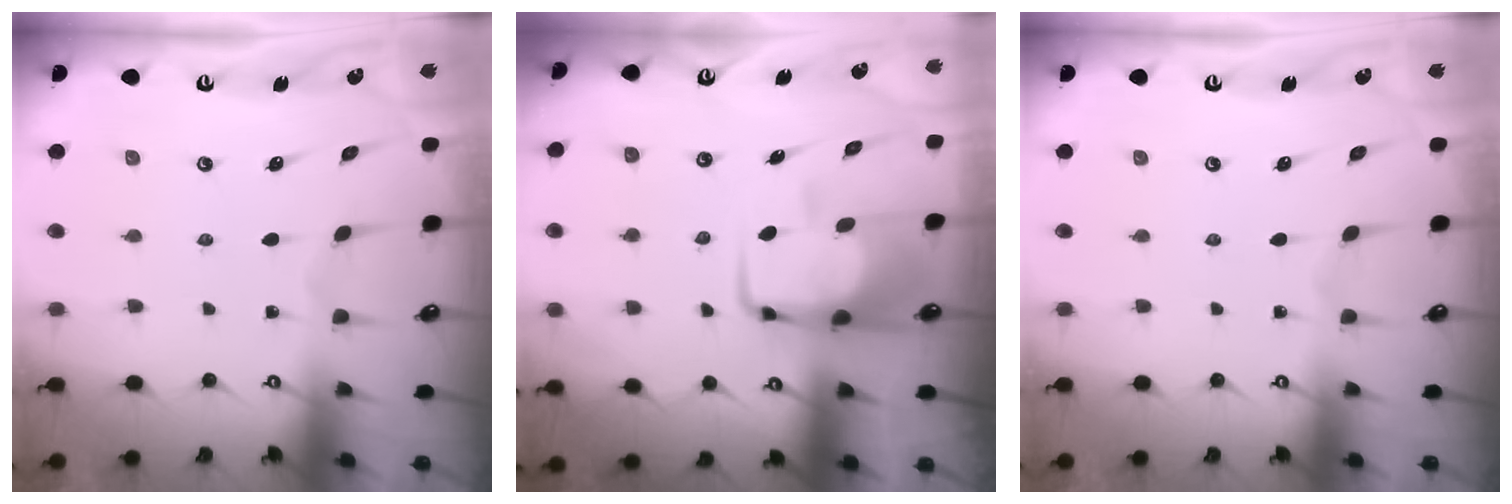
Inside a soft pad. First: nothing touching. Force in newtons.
{"total": 7.3, "press": 7.1, "slide": 1.4}
{"total": 0.0}